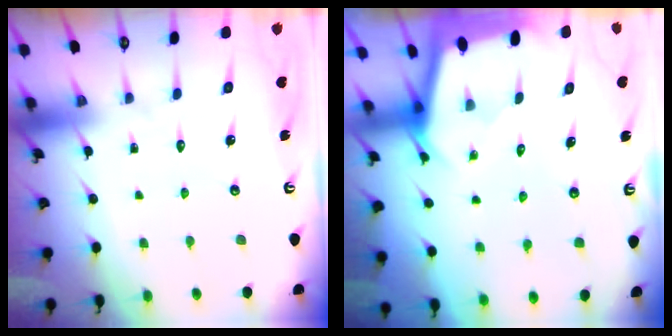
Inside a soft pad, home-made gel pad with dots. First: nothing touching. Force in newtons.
{"total": 2.3, "press": 2.3, "slide": 0.1}